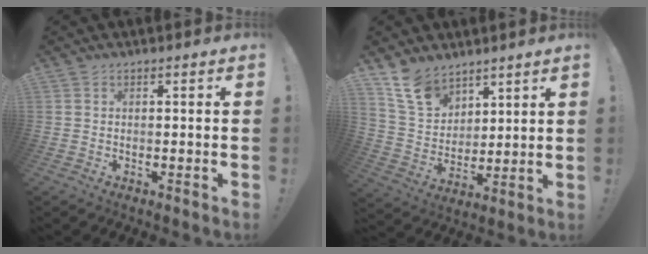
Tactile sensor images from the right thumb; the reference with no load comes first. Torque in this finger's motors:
{"motor_torque": [1.47, 1.61, -0.13, 0.19, 0.02]}